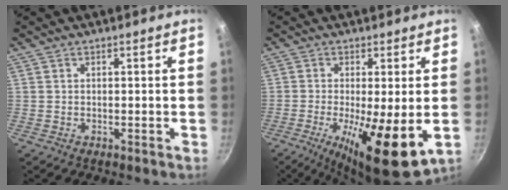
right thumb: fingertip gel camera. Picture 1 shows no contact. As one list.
[{"total": 13.7, "force": [-2.8, 3.6, 12.9], "torque": [-0.219, -0.015, -0.039]}]